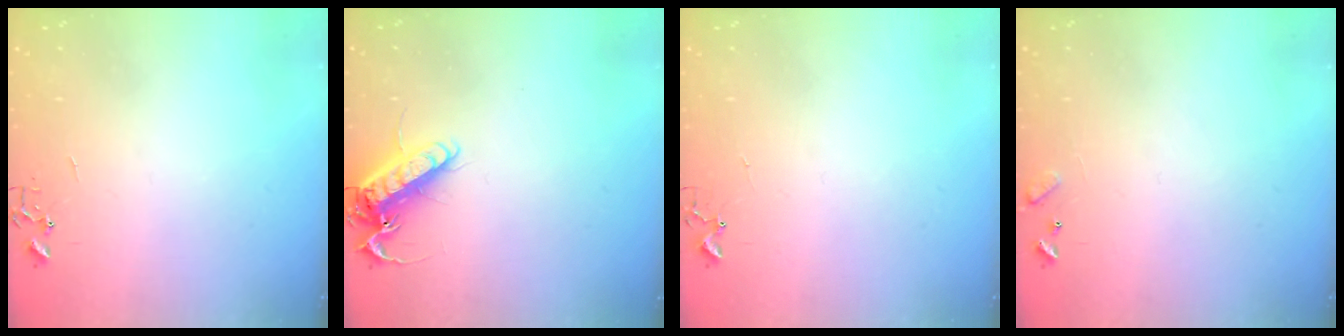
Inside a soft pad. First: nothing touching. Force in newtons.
{"total": 13.4, "press": 13.2, "slide": 2.1}
{"total": 5.1, "press": 5.1, "slide": 0.3}
{"total": 6.4, "press": 6.4, "slide": 0.5}